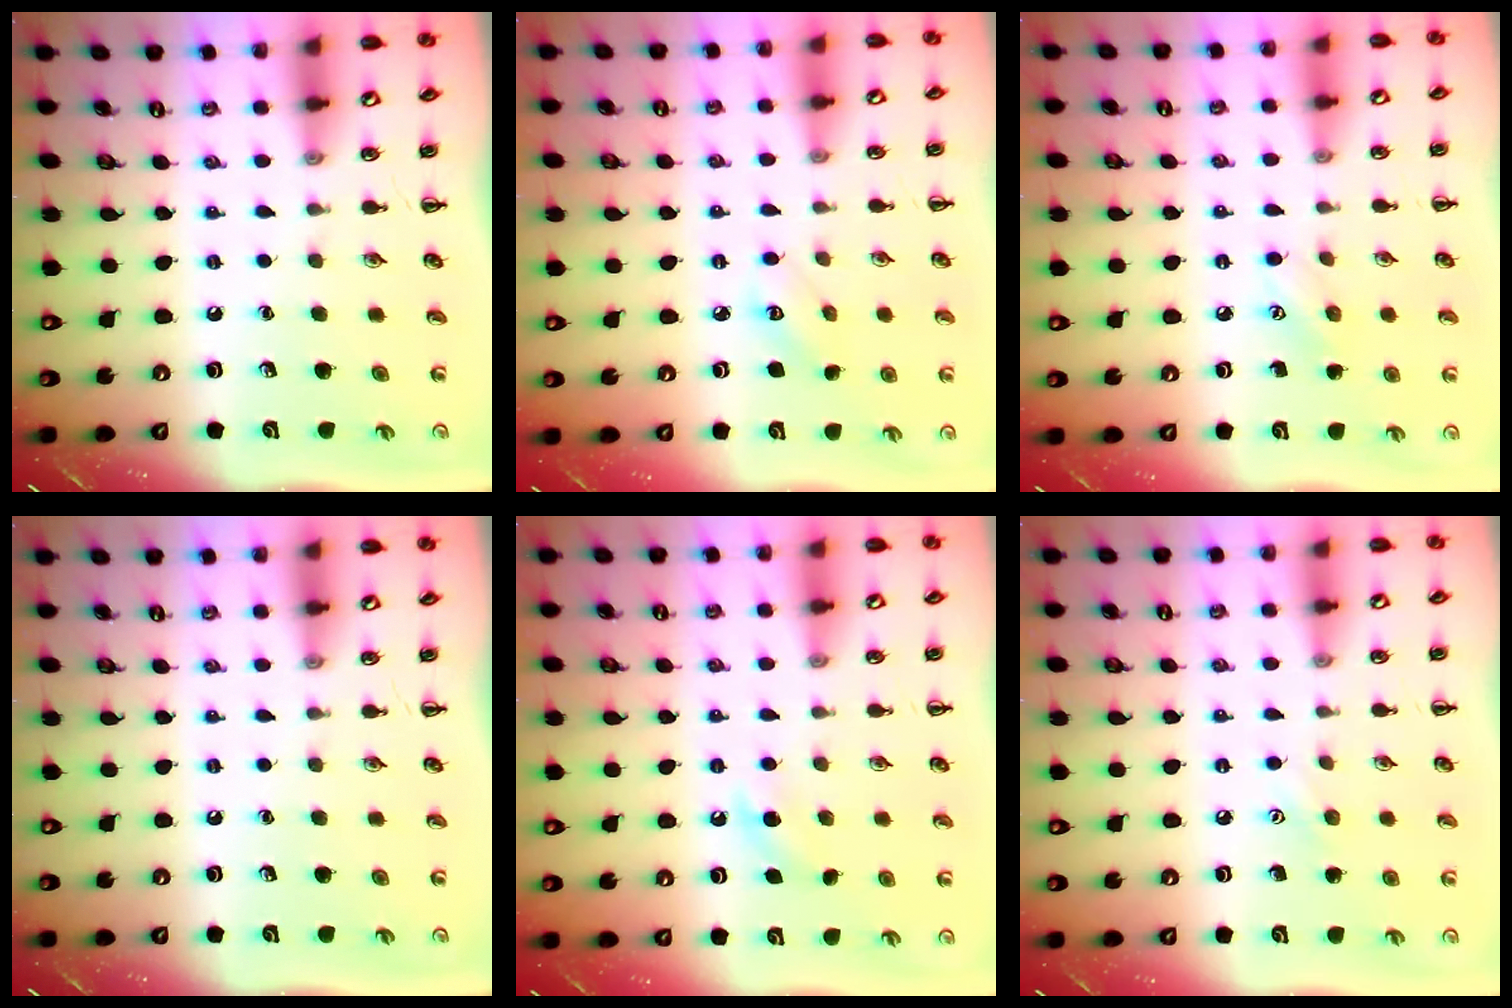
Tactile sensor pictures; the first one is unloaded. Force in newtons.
{"total": 3.6, "press": 3.5, "slide": 1.1}
{"total": 4.7, "press": 4.6, "slide": 1.3}
{"total": 0.0}
{"total": 5.3, "press": 5.1, "slide": 1.5}
{"total": 5.4, "press": 5.3, "slide": 1.3}